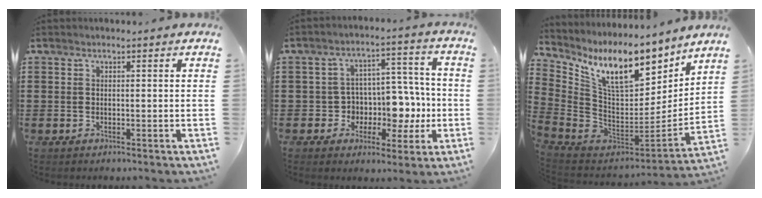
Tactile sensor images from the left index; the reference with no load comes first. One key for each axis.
{"total": 7.3, "fx": -0.6, "fy": 6.6, "fz": 3.2, "tx": -0.056, "ty": -0.005, "tz": -0.007}
{"total": 13.6, "fx": 8.5, "fy": 4.8, "fz": 9.5, "tx": -0.198, "ty": -0.050, "tz": 0.148}